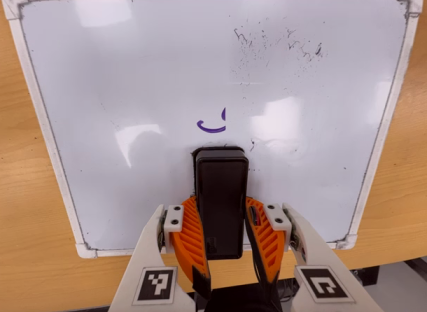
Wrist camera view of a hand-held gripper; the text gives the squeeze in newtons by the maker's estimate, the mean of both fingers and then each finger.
{"total": 9.7, "left": 7.7, "right": 11.7}